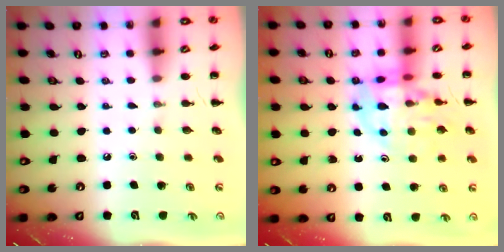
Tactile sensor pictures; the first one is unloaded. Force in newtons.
{"total": 12.5, "press": 12.4, "slide": 2.1}